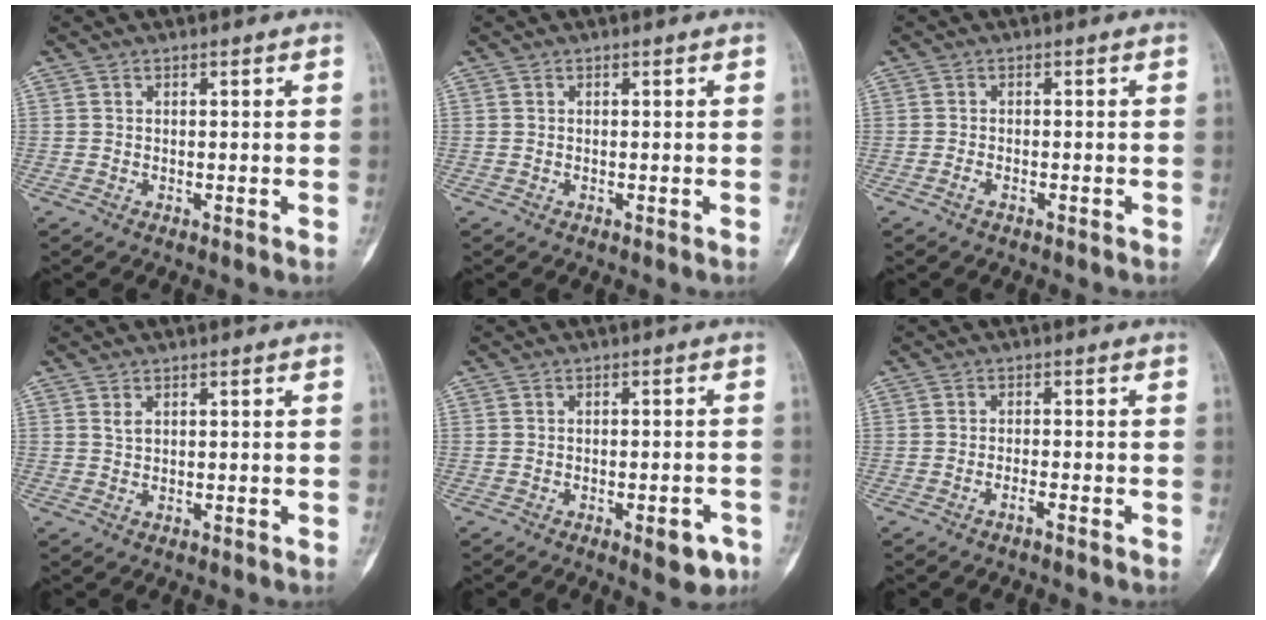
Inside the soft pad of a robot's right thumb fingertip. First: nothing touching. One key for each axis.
{"total": 0.0}
{"total": 1.2, "fx": -0.8, "fy": 0.5, "fz": 0.7, "tx": -0.018, "ty": 0.005, "tz": -0.015}
{"total": 1.0, "fx": 0.4, "fy": 0.6, "fz": 0.7, "tx": -0.011, "ty": -0.002, "tz": 0.010}
{"total": 5.5, "fx": -2.9, "fy": 2.2, "fz": 4.1, "tx": -0.034, "ty": 0.015, "tz": -0.030}
{"total": 1.6, "fx": -1.2, "fy": 0.1, "fz": 1.0, "tx": -0.023, "ty": 0.012, "tz": -0.022}